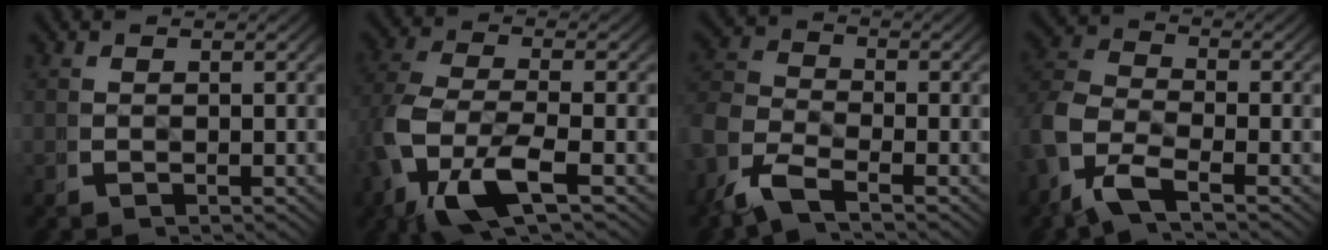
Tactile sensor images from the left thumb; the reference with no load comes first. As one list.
[{"total": 8.5, "force": [-1.9, 4.4, 7.1], "torque": [-0.185, -0.036, -0.012]}, {"total": 5.1, "force": [-2.0, 3.2, 3.4], "torque": [-0.082, -0.014, -0.042]}, {"total": 6.5, "force": [-1.2, 4.3, 4.7], "torque": [-0.115, -0.017, -0.024]}]